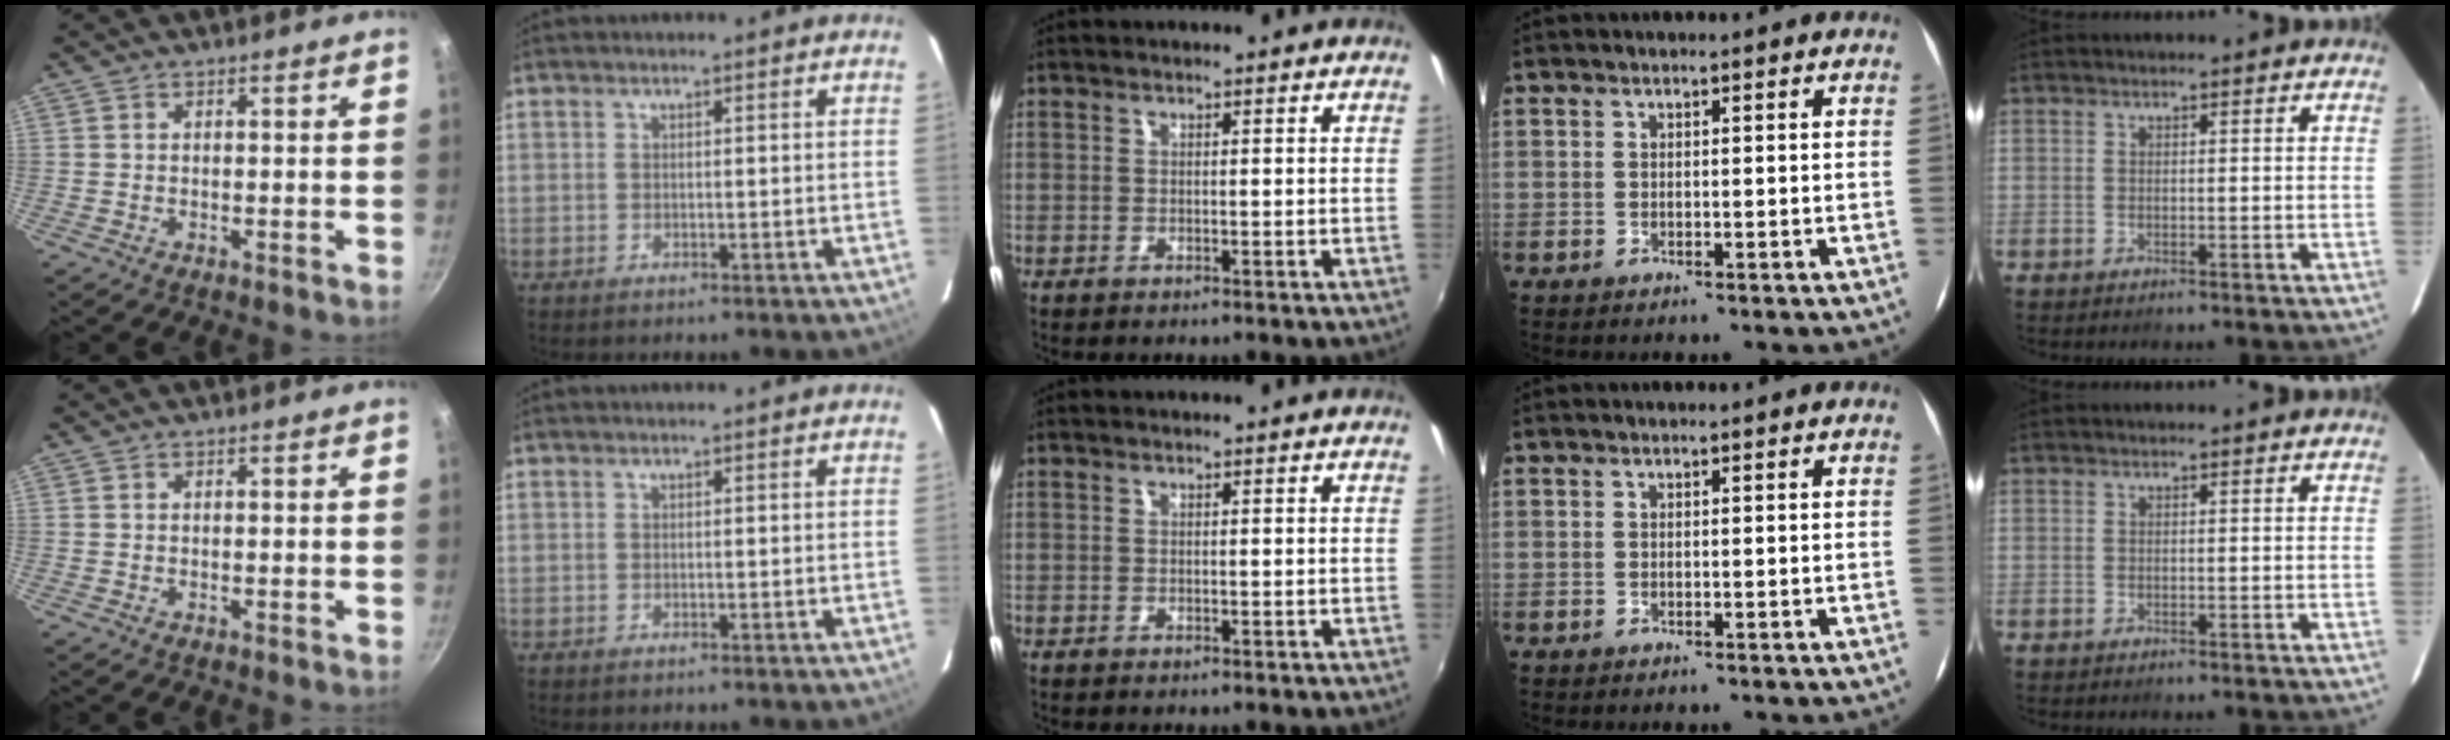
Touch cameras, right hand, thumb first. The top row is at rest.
{}